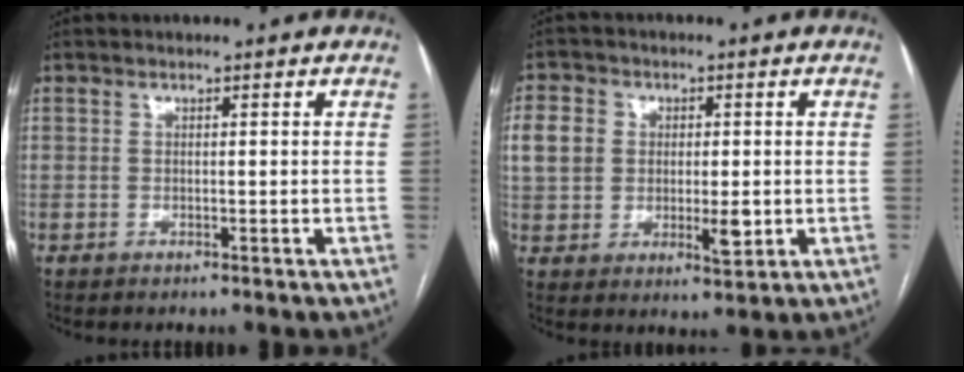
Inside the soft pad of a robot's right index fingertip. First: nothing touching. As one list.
[{"total": 9.0, "force": [0.5, 6.6, 6.1], "torque": [-0.104, 0.003, 0.014]}]